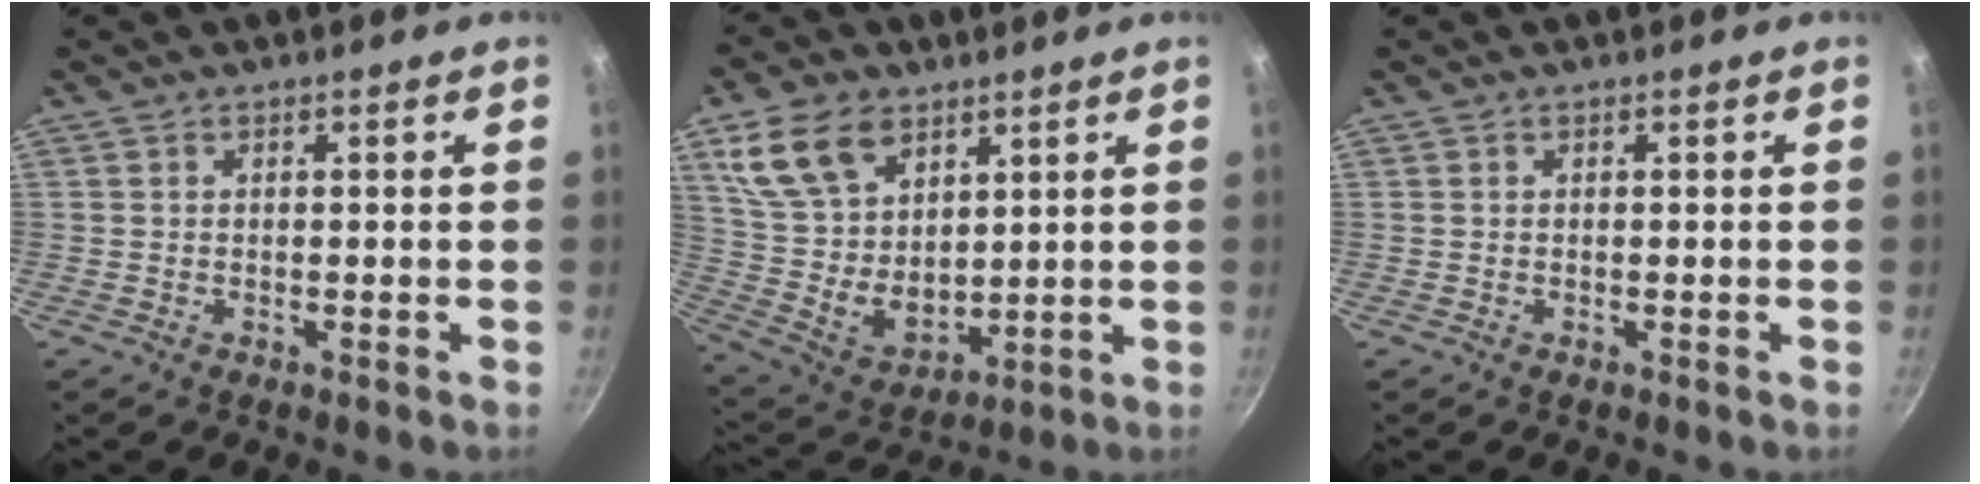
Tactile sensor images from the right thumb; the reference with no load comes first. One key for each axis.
{"total": 15.6, "fx": 8.0, "fy": 10.1, "fz": 8.9, "tx": -0.139, "ty": -0.036, "tz": 0.169}
{"total": 0.0}